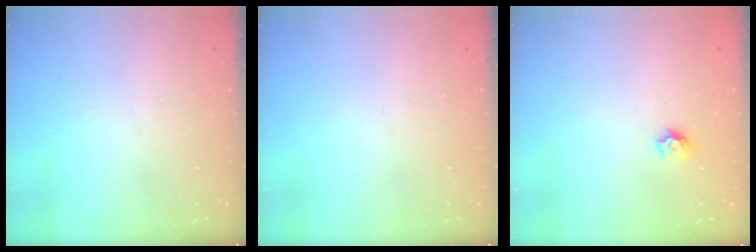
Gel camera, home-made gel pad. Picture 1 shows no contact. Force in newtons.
{"total": 0.0}
{"total": 5.6, "press": 5.6, "slide": 0.7}